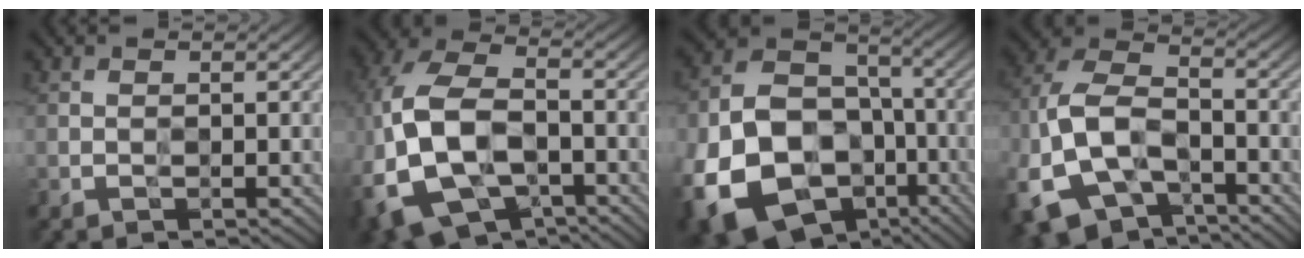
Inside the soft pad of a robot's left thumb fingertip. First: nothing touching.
{"total": 15.6, "force": [-5.3, 9.4, 11.3], "torque": [-0.274, -0.023, -0.100]}
{"total": 20.3, "force": [-8.0, 15.2, 10.8], "torque": [-0.247, -0.050, -0.128]}
{"total": 14.2, "force": [-6.5, 8.6, 9.3], "torque": [-0.229, -0.017, -0.134]}